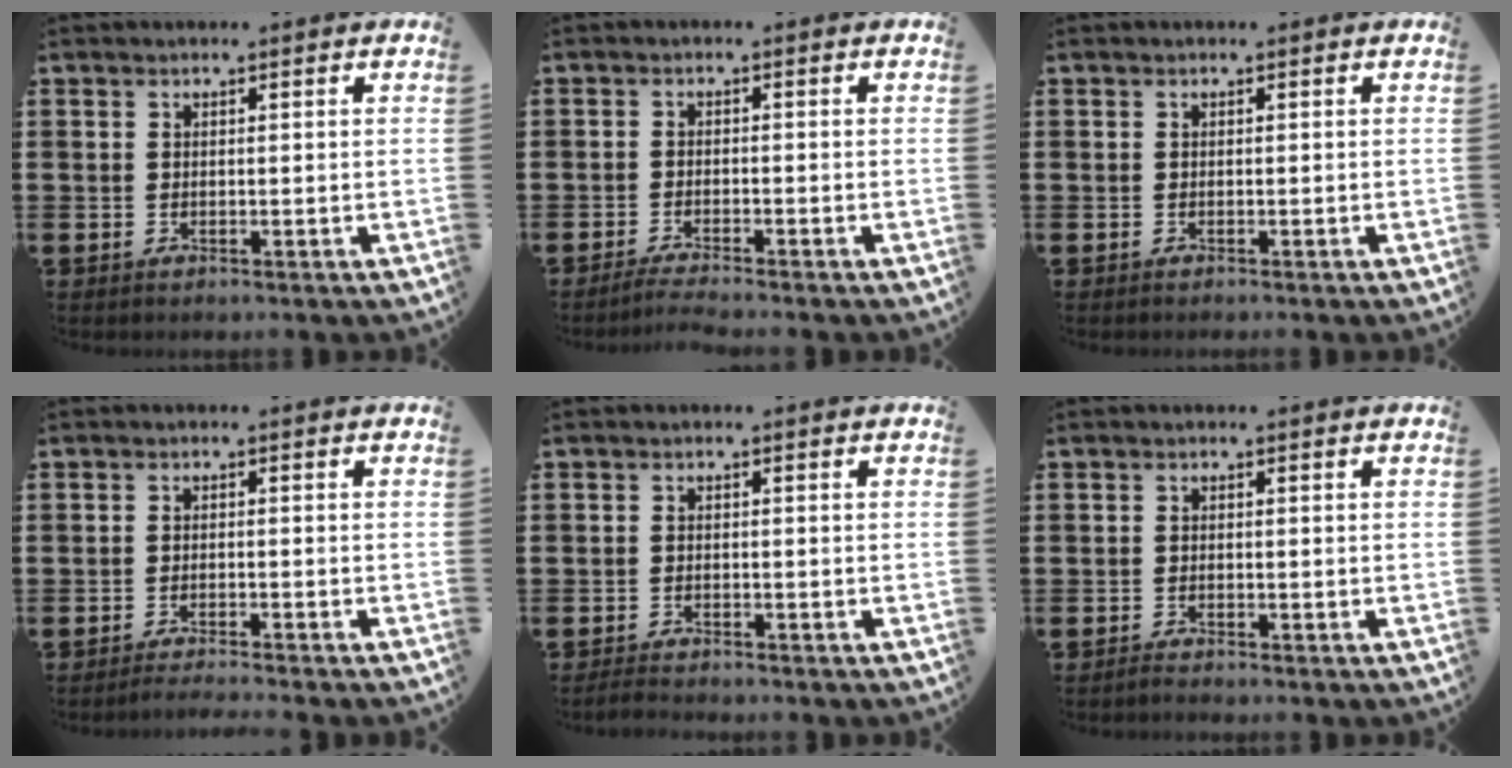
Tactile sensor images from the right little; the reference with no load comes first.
{"total": 1.7, "force": [-1.5, -0.2, 0.9], "torque": [-0.013, 0.001, -0.028]}
{"total": 0.0}
{"total": 1.3, "force": [-1.3, -0.3, 0.3], "torque": [-0.004, 0.001, -0.025]}
{"total": 1.2, "force": [-1.1, 0.1, 0.3], "torque": [-0.007, 0.001, -0.023]}
{"total": 0.7, "force": [-0.7, 0.0, 0.2], "torque": [-0.005, -0.003, -0.014]}